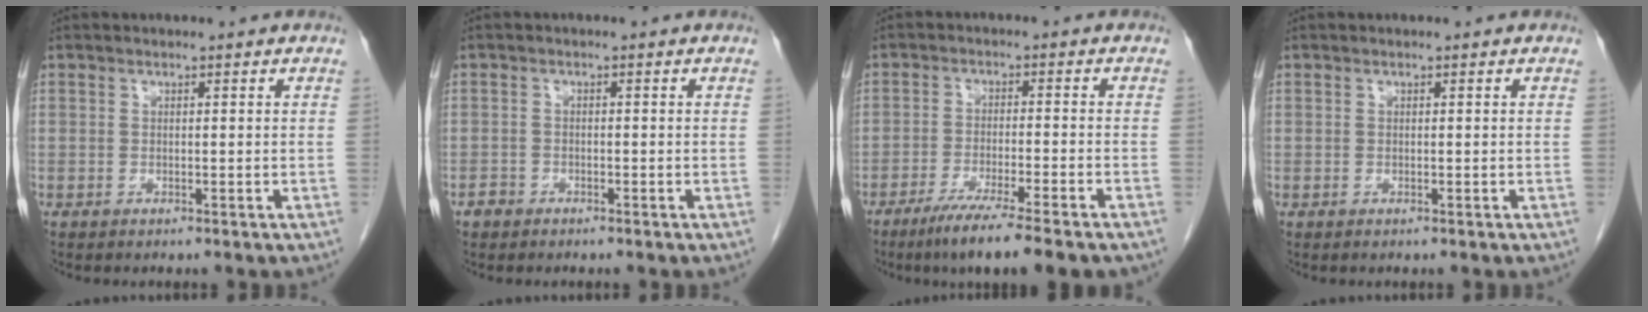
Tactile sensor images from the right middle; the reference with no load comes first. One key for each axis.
{"total": 1.3, "fx": -1.0, "fy": 0.9, "fz": 0.1, "tx": -0.006, "ty": 0.004, "tz": -0.019}
{"total": 10.3, "fx": -7.7, "fy": 0.1, "fz": 6.8, "tx": -0.104, "ty": -0.026, "tz": -0.119}
{"total": 0.0}